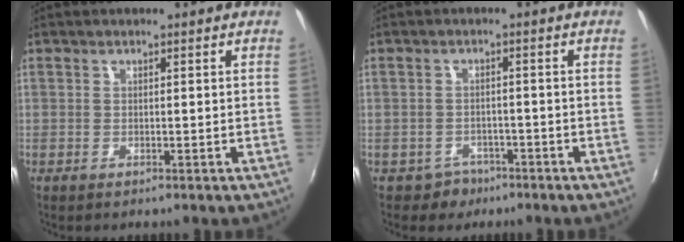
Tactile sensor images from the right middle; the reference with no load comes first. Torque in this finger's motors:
{"motor_torque": [-0.09, 0.05, -0.03, -0.01]}